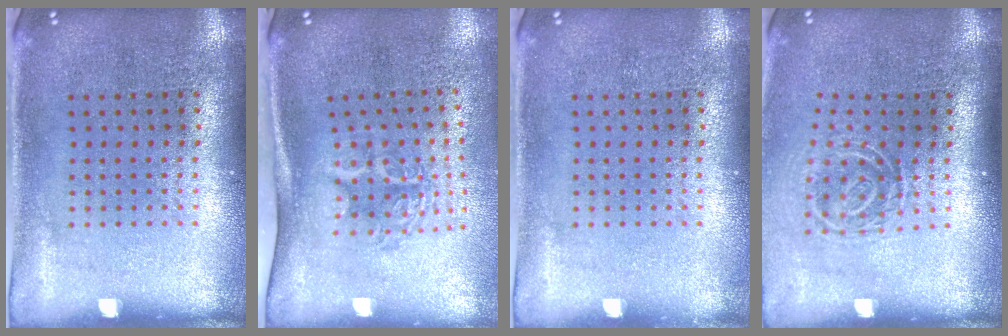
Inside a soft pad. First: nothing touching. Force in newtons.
{"total": 1.8, "press": 1.2, "slide": 1.4}
{"total": 0.0}
{"total": 1.8, "press": 1.2, "slide": 1.3}